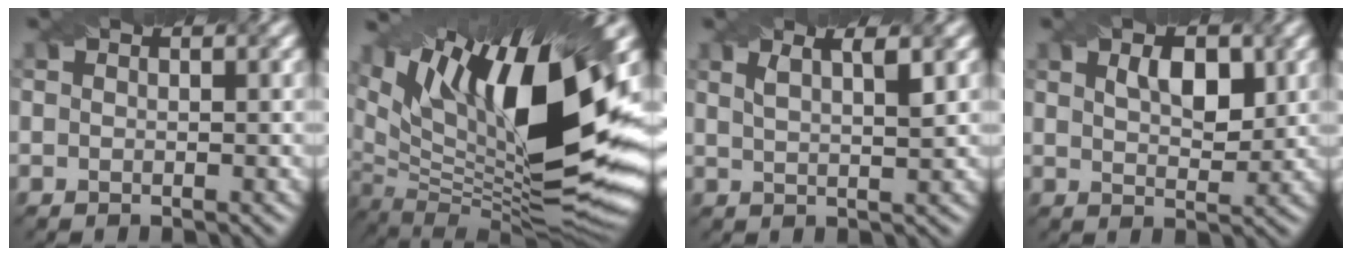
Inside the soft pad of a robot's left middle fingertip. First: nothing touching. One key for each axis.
{"total": 16.6, "fx": 6.3, "fy": 5.4, "fz": 14.4, "tx": -0.252, "ty": 0.005, "tz": 0.107}
{"total": 3.0, "fx": 1.6, "fy": 0.9, "fz": 2.4, "tx": -0.023, "ty": 0.008, "tz": 0.018}
{"total": 3.6, "fx": 1.4, "fy": 1.8, "fz": 2.8, "tx": -0.051, "ty": 0.001, "tz": 0.028}